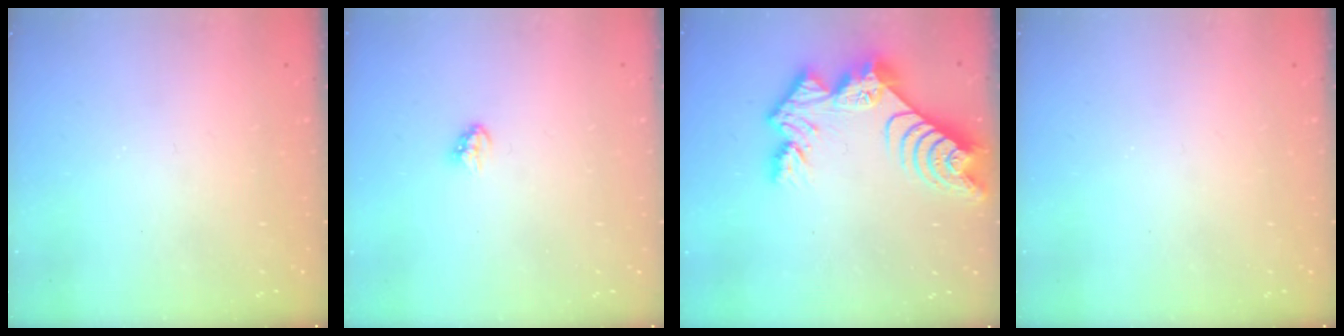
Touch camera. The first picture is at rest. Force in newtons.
{"total": 2.9, "press": 2.9, "slide": 0.7}
{"total": 14.2, "press": 14.1, "slide": 1.1}
{"total": 0.0}